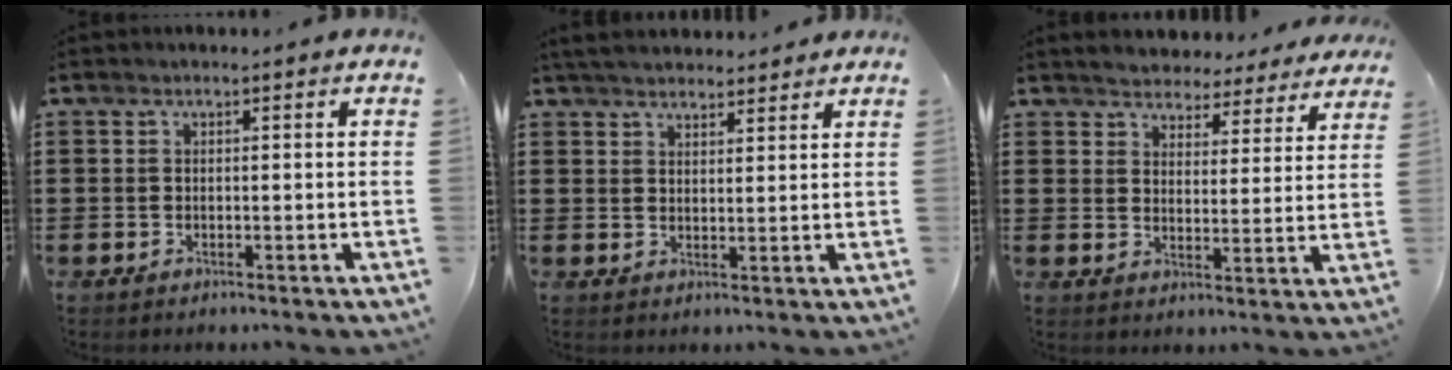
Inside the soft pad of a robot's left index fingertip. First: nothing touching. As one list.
[{"total": 3.8, "force": [3.7, 0.6, 0.7], "torque": [-0.023, -0.004, 0.070]}, {"total": 4.1, "force": [4.1, 0.3, -0.3], "torque": [-0.020, -0.028, 0.070]}]